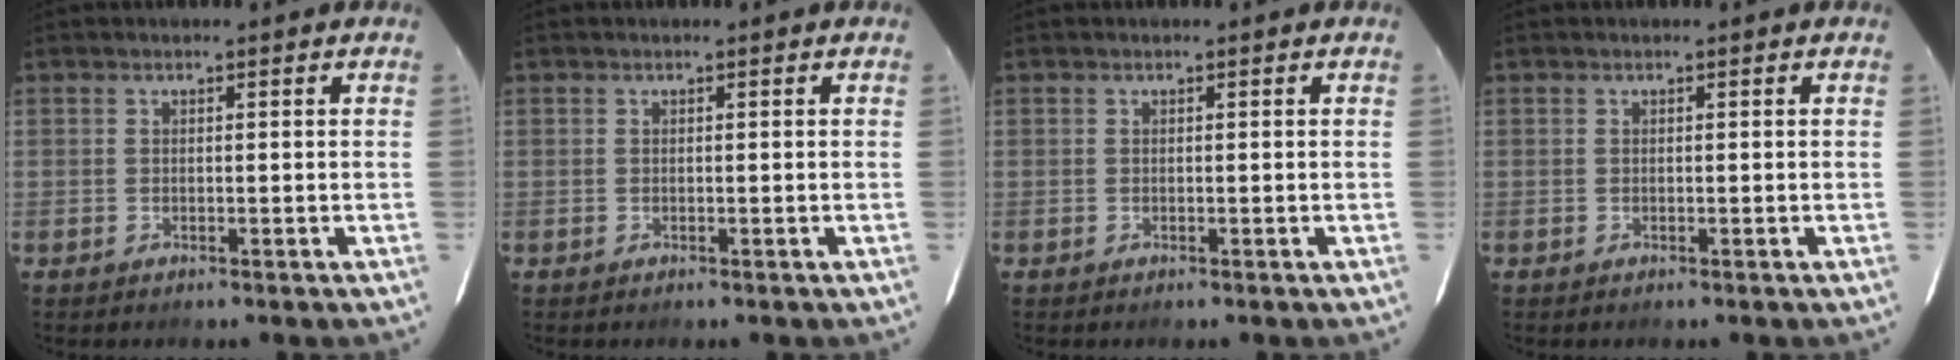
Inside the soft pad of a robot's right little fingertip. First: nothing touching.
{"total": 0.0}
{"total": 0.0}
{"total": 0.0}